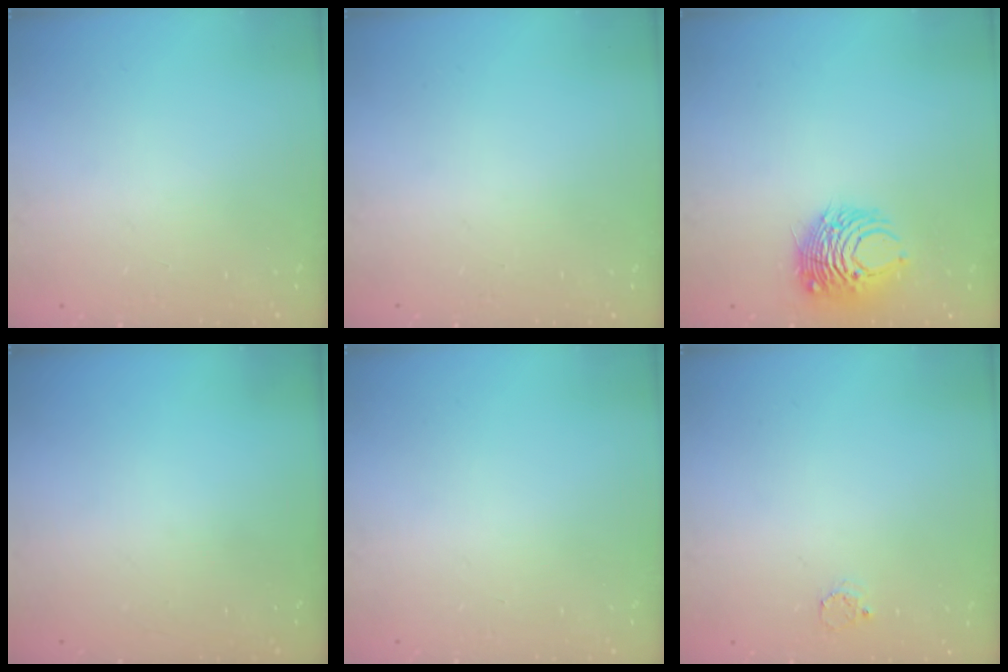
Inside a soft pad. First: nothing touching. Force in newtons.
{"total": 0.0}
{"total": 9.5, "press": 9.4, "slide": 1.1}
{"total": 0.0}
{"total": 0.0}
{"total": 2.3, "press": 2.3, "slide": 0.2}